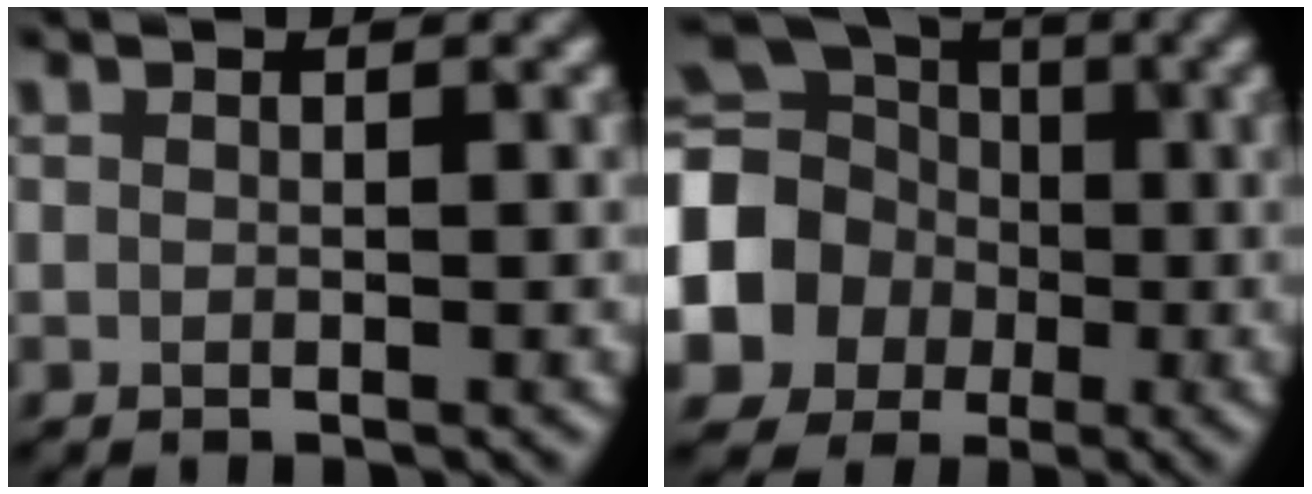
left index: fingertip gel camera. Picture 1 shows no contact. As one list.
[{"total": 16.1, "force": [-1.4, 14.8, 6.1], "torque": [-0.173, -0.002, -0.076]}]